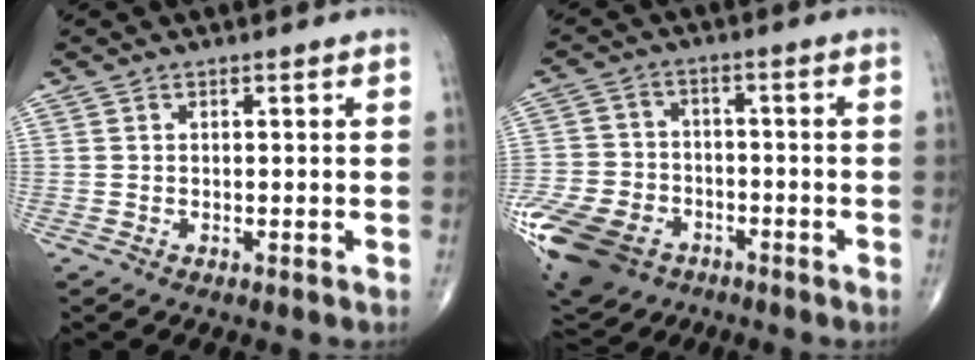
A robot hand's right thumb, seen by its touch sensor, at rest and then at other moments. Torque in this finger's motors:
{"motor_torque": [1.54, 1.10, 0.82, -1.12, 0.12]}